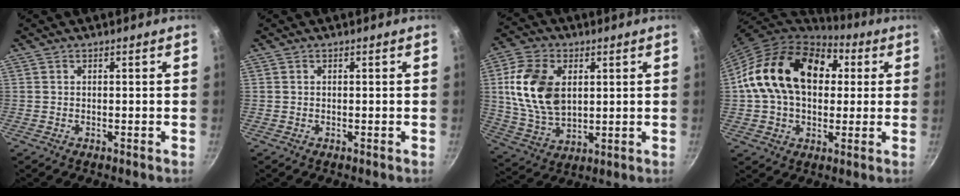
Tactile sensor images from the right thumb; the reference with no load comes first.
{"total": 0.0}
{"total": 15.5, "force": [2.9, 10.2, 11.3], "torque": [-0.198, -0.011, 0.064]}
{"total": 22.4, "force": [4.3, 15.7, 15.4], "torque": [-0.244, 0.033, 0.064]}